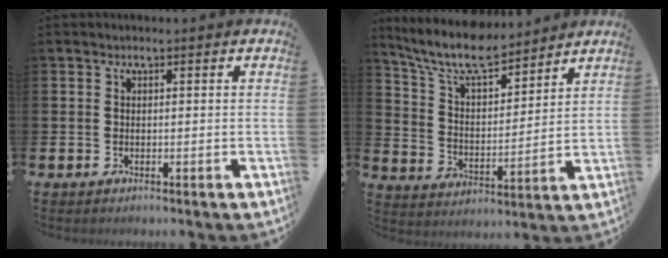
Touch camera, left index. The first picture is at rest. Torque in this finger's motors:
{"motor_torque": [1.04, -0.93, 0.64, 0.21]}